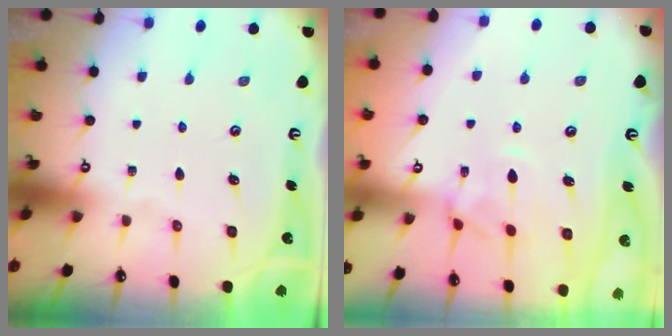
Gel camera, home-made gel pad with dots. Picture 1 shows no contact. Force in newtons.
{"total": 1.8, "press": 1.5, "slide": 1.0}